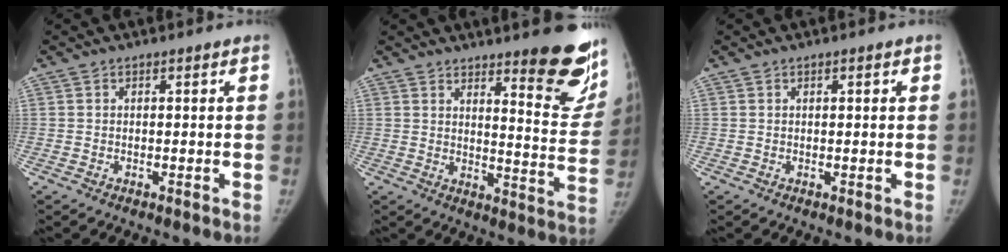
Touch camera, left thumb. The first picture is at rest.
{"total": 16.2, "force": [11.0, 3.8, 11.3], "torque": [-0.098, -0.093, 0.142]}
{"total": 1.0, "force": [0.4, 0.4, 0.9], "torque": [-0.009, 0.003, 0.004]}